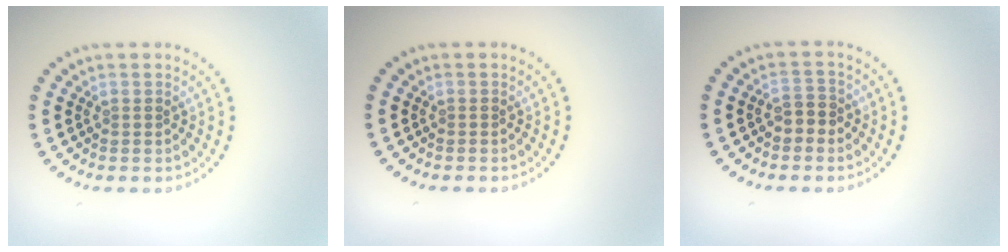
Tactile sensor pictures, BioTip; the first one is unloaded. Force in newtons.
{"total": 0.0}
{"total": 1.8, "press": 1.6, "slide": 0.7}